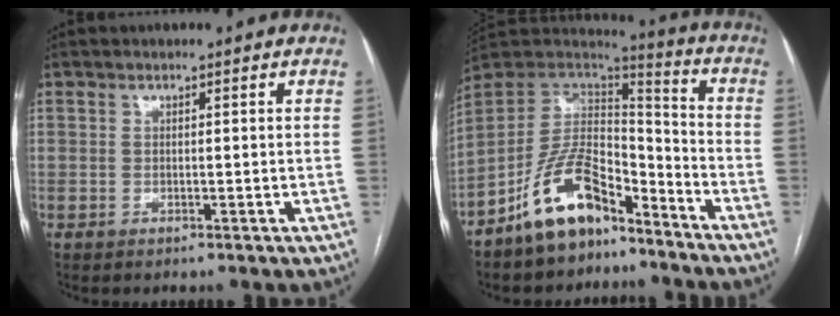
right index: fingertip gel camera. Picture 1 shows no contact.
{"total": 13.8, "force": [-9.4, 5.9, 8.1], "torque": [-0.155, 0.031, -0.175]}